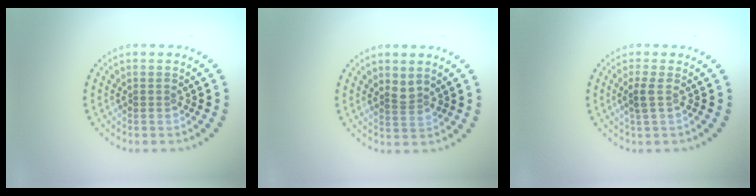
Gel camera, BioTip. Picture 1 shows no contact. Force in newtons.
{"total": 1.5, "press": 1.2, "slide": 0.9}
{"total": 1.3, "press": 1.0, "slide": 0.8}